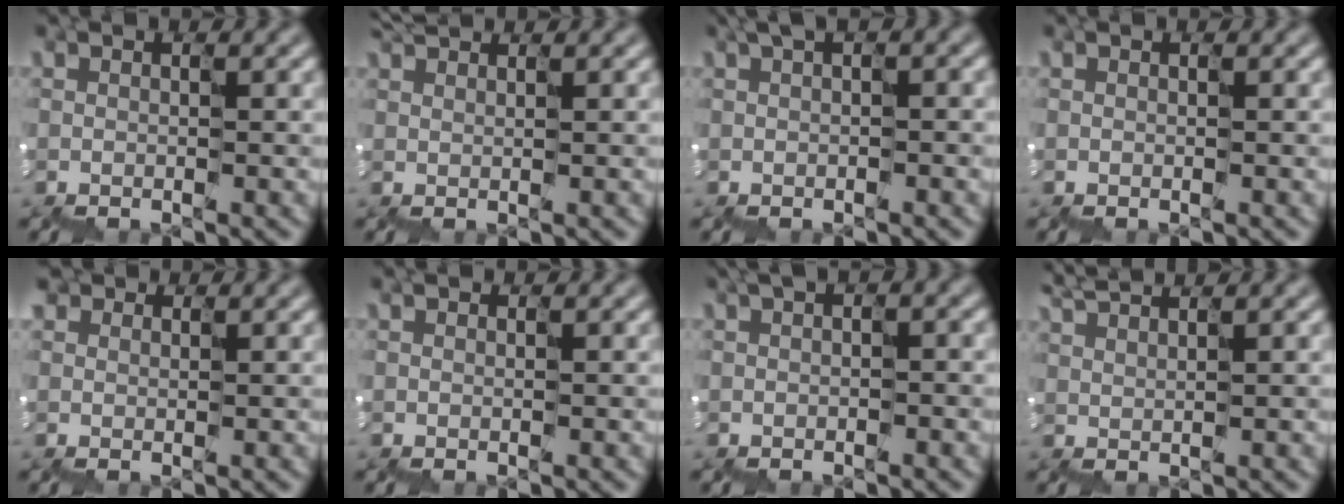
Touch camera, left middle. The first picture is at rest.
{"total": 1.3, "force": [1.2, 0.0, 0.2], "torque": [-0.012, 0.005, 0.027]}
{"total": 0.6, "force": [0.0, -0.2, 0.6], "torque": [-0.025, 0.005, -0.003]}
{"total": 0.0}
{"total": 0.8, "force": [0.4, -0.2, -0.7], "torque": [0.004, 0.000, 0.012]}
{"total": 0.0}
{"total": 1.1, "force": [-0.4, 0.1, 1.0], "torque": [-0.023, 0.000, -0.003]}
{"total": 2.9, "force": [2.8, 0.2, 0.9], "torque": [-0.030, 0.013, 0.050]}